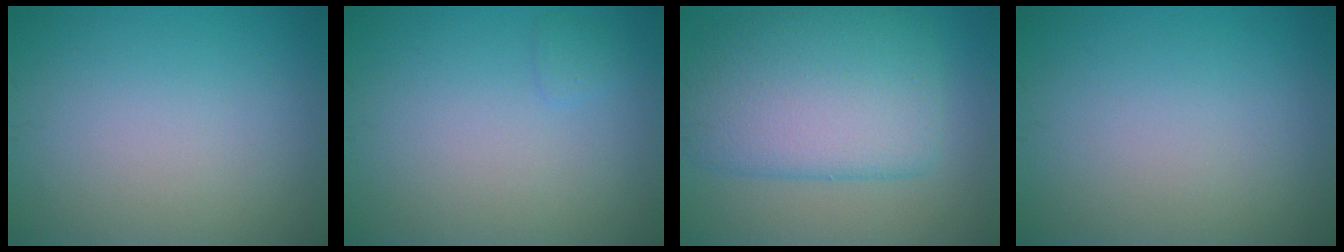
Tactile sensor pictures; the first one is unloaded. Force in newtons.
{"total": 0.7, "press": 0.7, "slide": 0.1}
{"total": 9.0, "press": 9.0, "slide": 0.3}
{"total": 0.0}